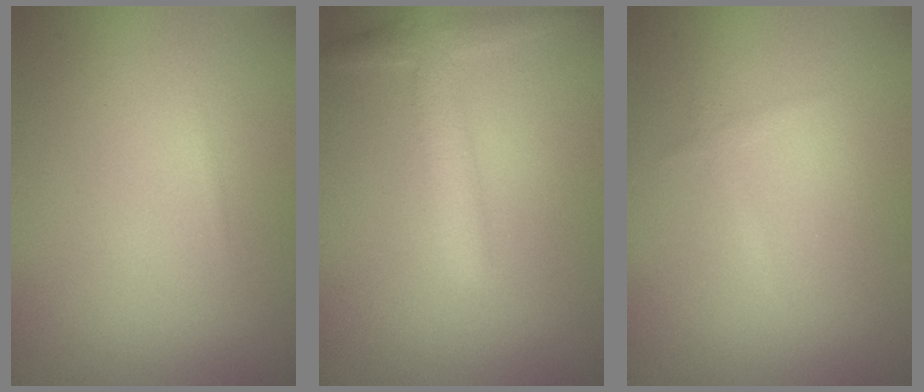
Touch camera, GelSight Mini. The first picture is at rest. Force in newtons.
{"total": 2.8, "press": 2.8, "slide": 0.1}
{"total": 0.7, "press": 0.7, "slide": 0.1}